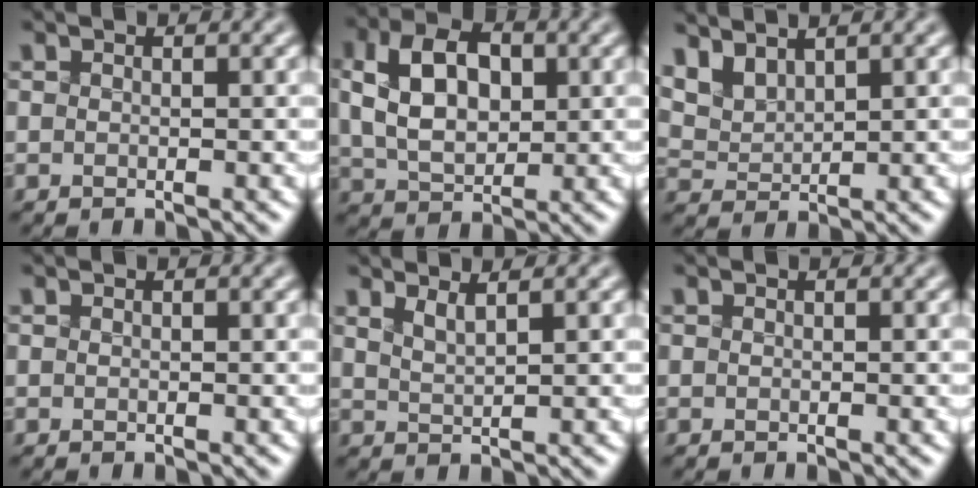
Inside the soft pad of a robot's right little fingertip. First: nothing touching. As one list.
[{"total": 6.7, "force": [1.5, 4.2, 5.0], "torque": [-0.103, 0.016, 0.029]}, {"total": 3.4, "force": [2.7, 1.3, 1.5], "torque": [-0.043, 0.007, 0.065]}, {"total": 0.0}, {"total": 1.1, "force": [0.9, -0.4, 0.5], "torque": [-0.019, -0.003, 0.027]}, {"total": 0.0}]